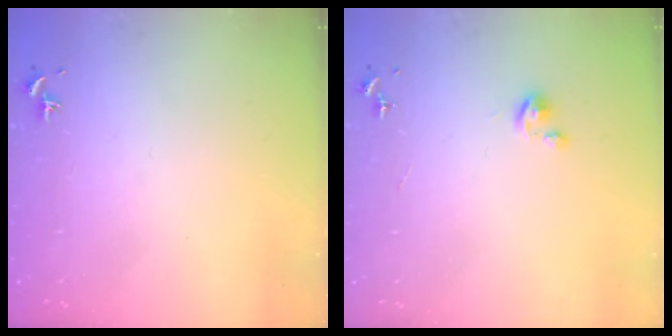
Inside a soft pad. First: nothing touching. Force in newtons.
{"total": 2.3, "press": 2.2, "slide": 0.2}